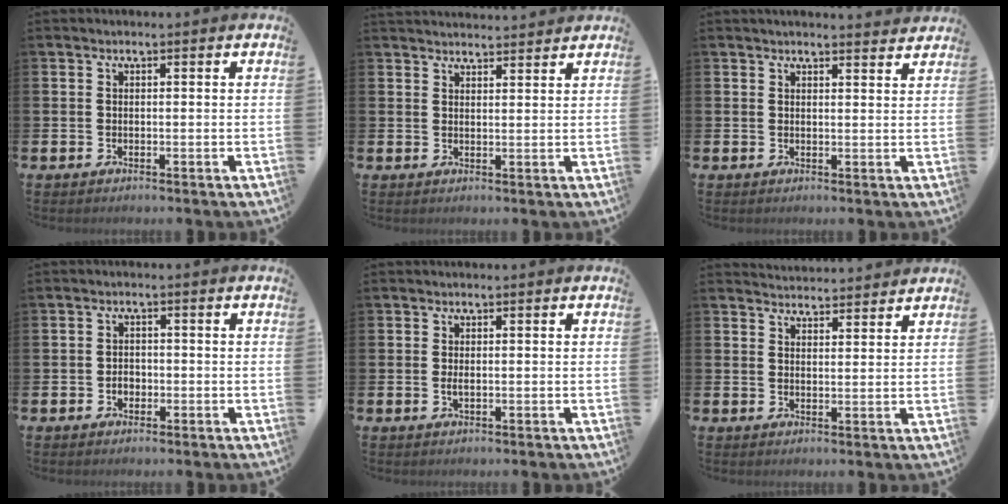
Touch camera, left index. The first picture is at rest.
{"total": 2.4, "force": [2.4, 0.2, -0.2], "torque": [0.001, -0.013, 0.044]}
{"total": 2.4, "force": [2.4, 0.1, 0.1], "torque": [0.006, -0.016, 0.041]}
{"total": 1.7, "force": [-0.5, 1.3, 0.8], "torque": [-0.006, 0.000, -0.014]}
{"total": 0.8, "force": [0.0, 0.2, 0.8], "torque": [-0.012, -0.001, 0.000]}
{"total": 3.5, "force": [3.5, 0.3, -0.2], "torque": [0.000, -0.022, 0.064]}